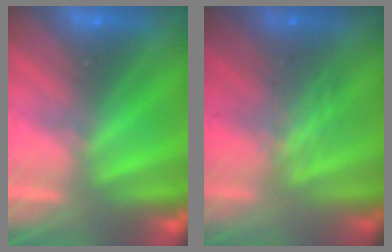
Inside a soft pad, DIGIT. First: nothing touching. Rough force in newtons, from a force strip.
{"total": 2.4}